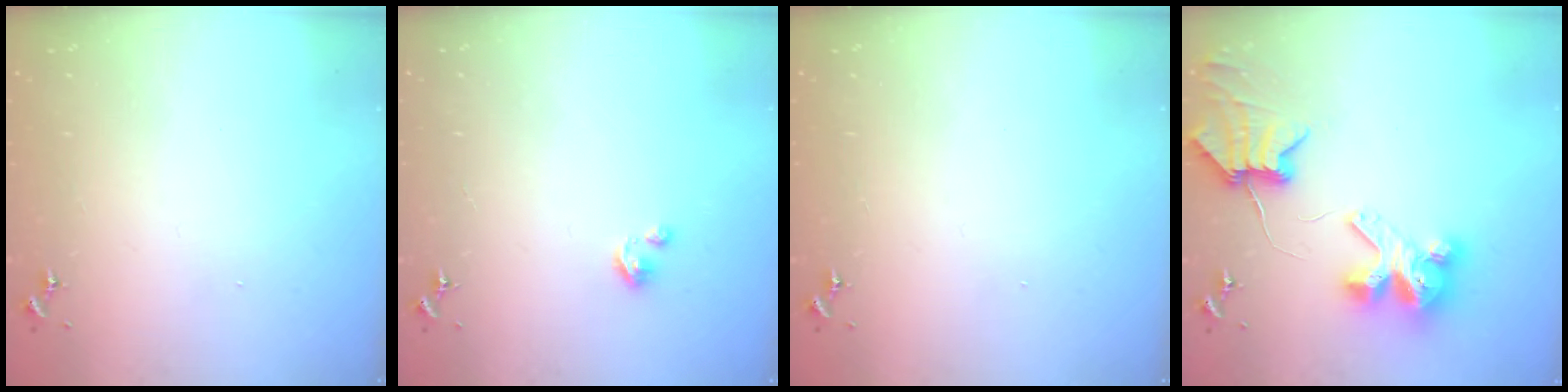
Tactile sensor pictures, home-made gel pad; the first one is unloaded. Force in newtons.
{"total": 3.0, "press": 2.9, "slide": 0.2}
{"total": 0.0}
{"total": 8.9, "press": 8.8, "slide": 1.4}